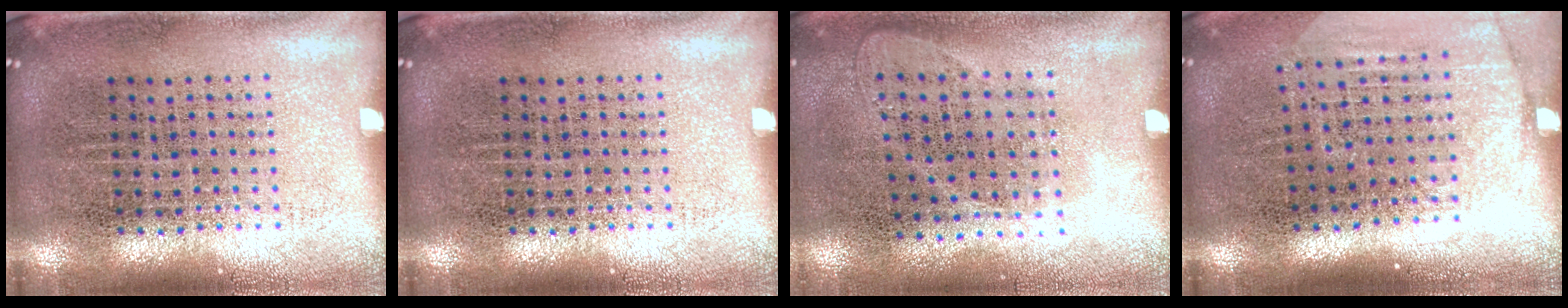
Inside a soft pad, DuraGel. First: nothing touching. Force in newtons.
{"total": 0.0}
{"total": 1.0, "press": 0.9, "slide": 0.5}
{"total": 1.8, "press": 1.6, "slide": 0.7}